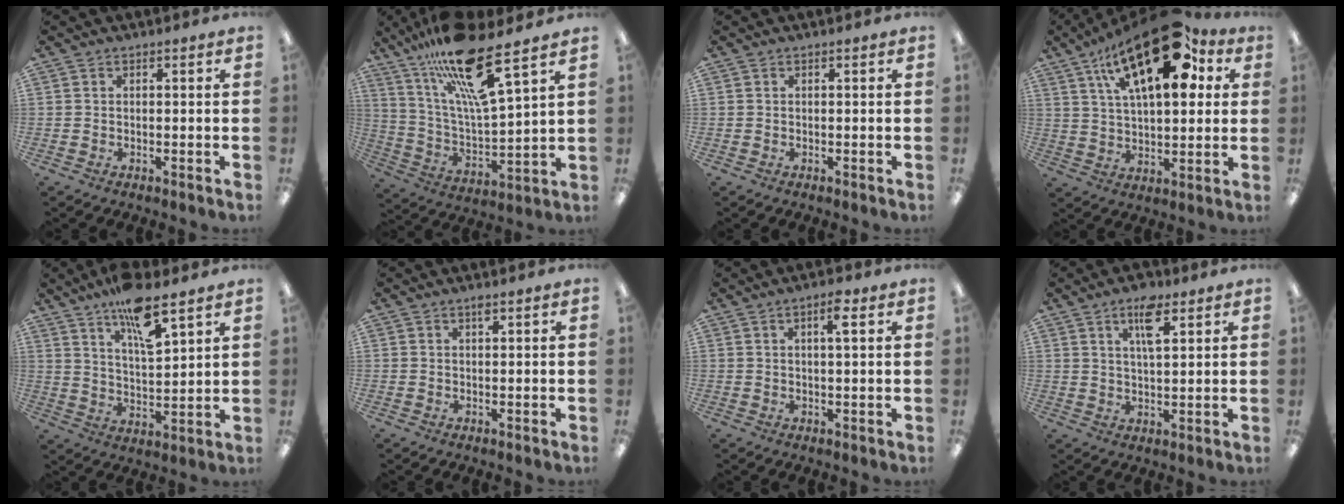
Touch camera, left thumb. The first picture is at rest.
{"total": 20.0, "force": [14.0, 3.8, 13.8], "torque": [-0.251, -0.075, 0.230]}
{"total": 0.0}
{"total": 24.0, "force": [12.4, 10.7, 17.5], "torque": [-0.281, -0.054, 0.204]}
{"total": 11.5, "force": [8.2, 2.8, 7.6], "torque": [-0.119, -0.048, 0.139]}
{"total": 1.0, "force": [0.6, 0.2, 0.8], "torque": [-0.019, 0.001, 0.010]}
{"total": 4.1, "force": [1.7, 1.0, 3.6], "torque": [-0.059, -0.001, 0.024]}
{"total": 7.5, "force": [4.0, 2.8, 5.7], "torque": [-0.092, -0.006, 0.063]}